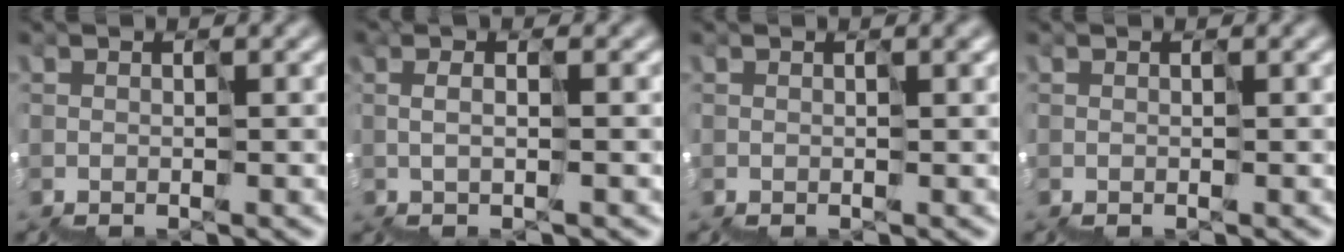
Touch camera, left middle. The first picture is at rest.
{"total": 0.9, "force": [0.3, -0.1, 0.8], "torque": [-0.024, 0.006, 0.001]}
{"total": 1.2, "force": [0.2, 0.5, 1.0], "torque": [-0.003, 0.007, 0.000]}
{"total": 0.0}